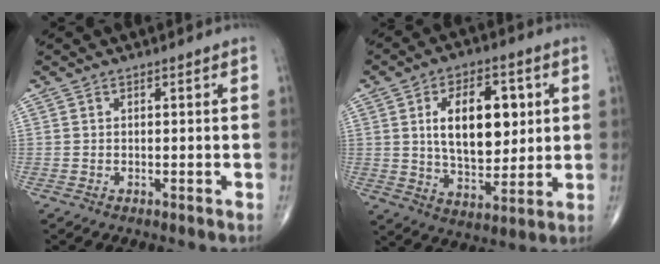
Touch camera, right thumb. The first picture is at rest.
{"total": 16.0, "force": [3.2, 9.0, 12.8], "torque": [-0.169, -0.012, 0.059]}